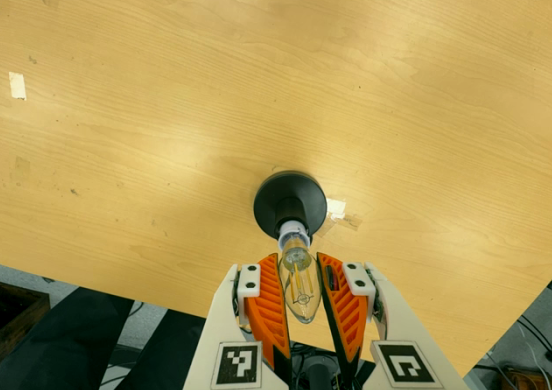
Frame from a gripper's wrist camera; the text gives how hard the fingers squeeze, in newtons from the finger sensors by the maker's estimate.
{"total": 13.1, "left": 14.3, "right": 12.0}